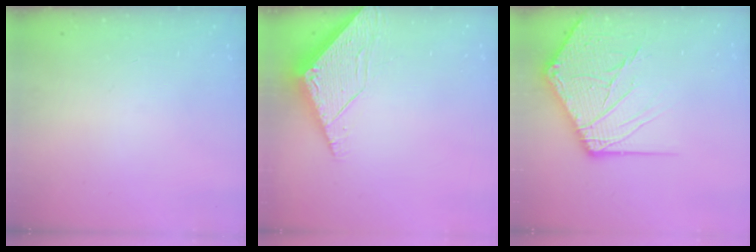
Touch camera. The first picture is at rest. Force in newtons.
{"total": 5.6, "press": 5.6, "slide": 0.3}
{"total": 17.2, "press": 17.1, "slide": 2.2}